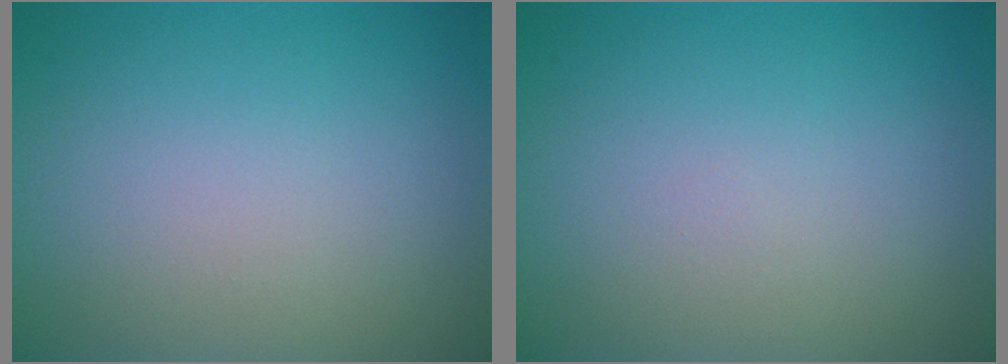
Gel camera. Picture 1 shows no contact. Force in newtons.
{"total": 0.0}